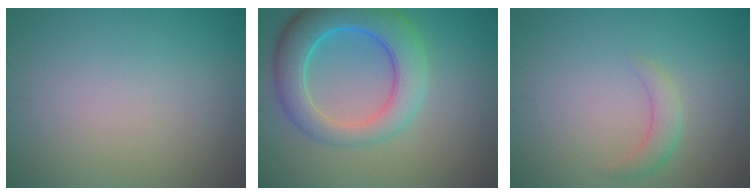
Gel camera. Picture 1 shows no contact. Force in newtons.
{"total": 7.4, "press": 7.4, "slide": 0.3}
{"total": 1.7, "press": 1.7, "slide": 0.0}